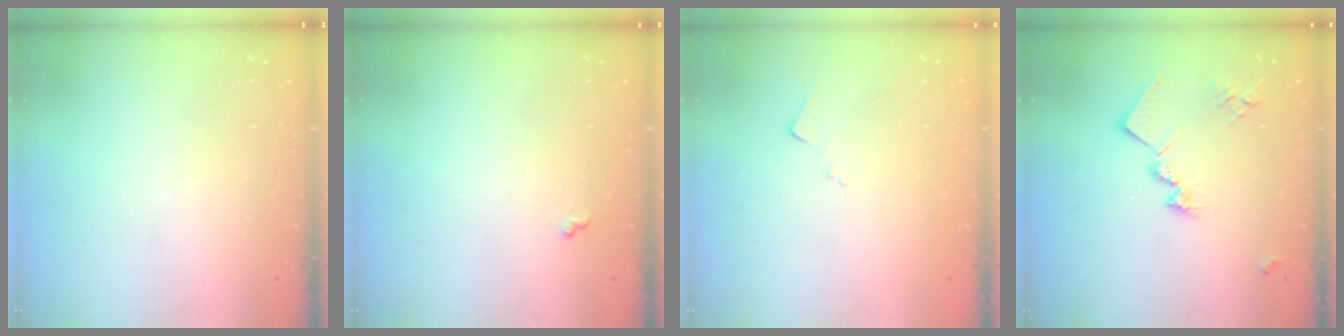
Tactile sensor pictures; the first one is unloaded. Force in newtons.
{"total": 4.2, "press": 4.1, "slide": 0.6}
{"total": 6.8, "press": 6.7, "slide": 0.8}
{"total": 14.3, "press": 14.3, "slide": 0.2}